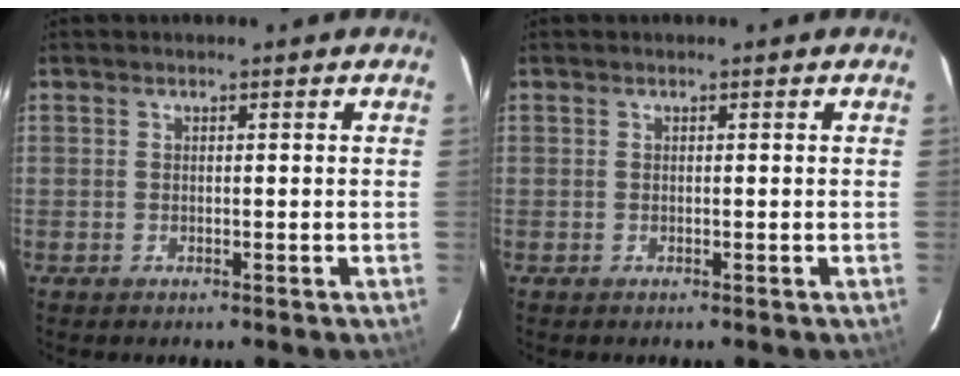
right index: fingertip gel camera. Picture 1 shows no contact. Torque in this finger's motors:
{"motor_torque": [0.00, 0.00, 0.00, 0.01]}